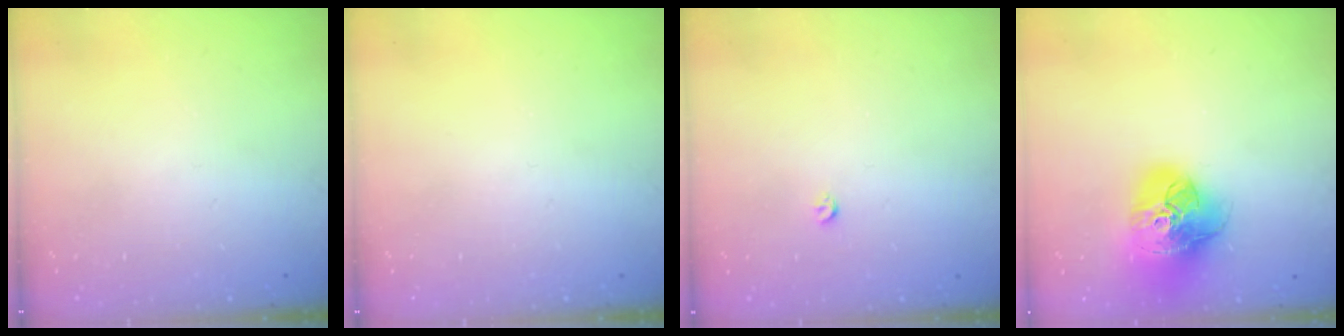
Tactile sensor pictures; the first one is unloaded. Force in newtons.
{"total": 0.0}
{"total": 2.8, "press": 2.8, "slide": 0.5}
{"total": 21.4, "press": 21.3, "slide": 2.3}